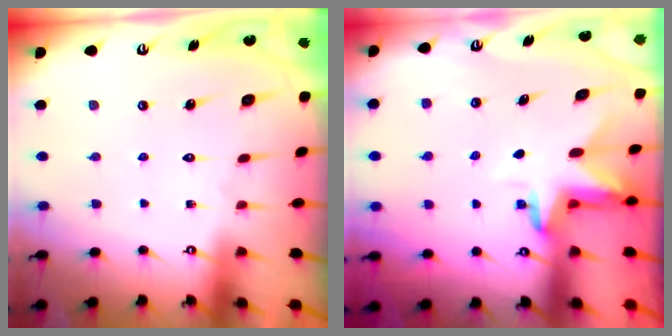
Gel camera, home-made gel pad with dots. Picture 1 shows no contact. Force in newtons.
{"total": 3.4, "press": 3.4, "slide": 0.1}